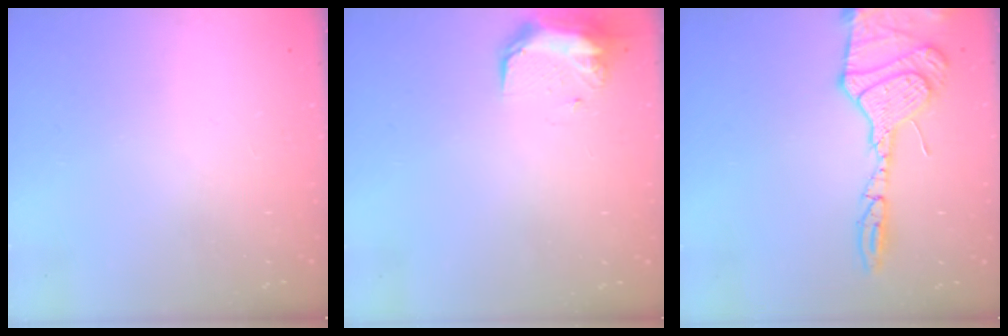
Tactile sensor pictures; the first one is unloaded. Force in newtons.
{"total": 9.1, "press": 9.0, "slide": 1.5}
{"total": 18.6, "press": 18.4, "slide": 3.1}